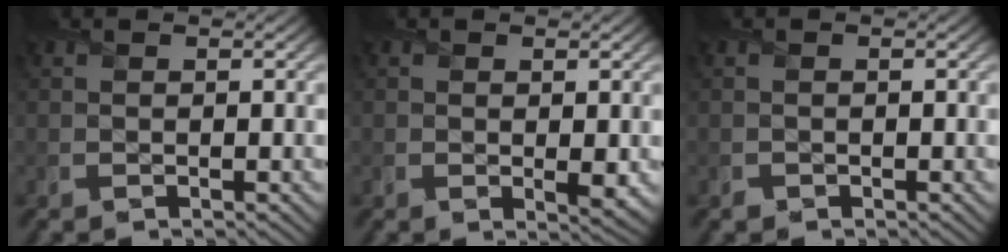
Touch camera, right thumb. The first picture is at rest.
{"total": 1.4, "force": [0.0, 0.4, 1.4], "torque": [-0.025, -0.008, 0.003]}
{"total": 0.0}